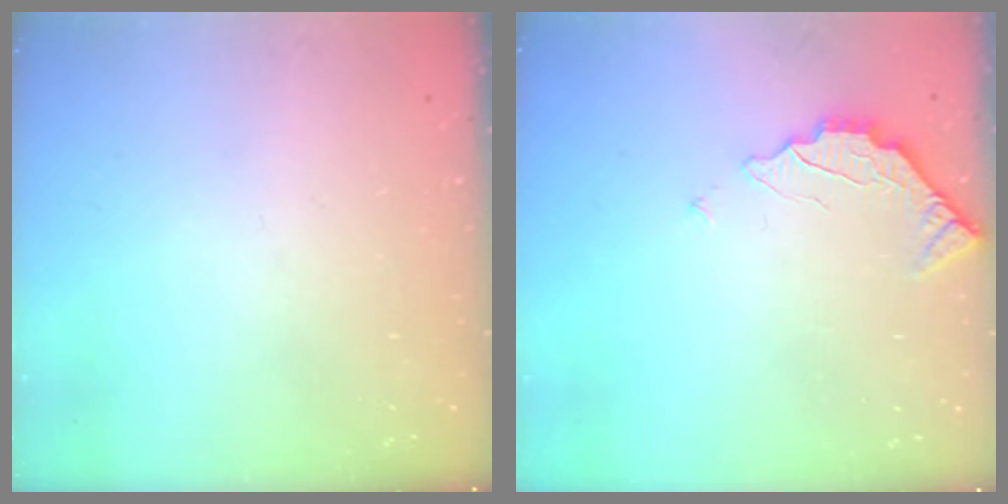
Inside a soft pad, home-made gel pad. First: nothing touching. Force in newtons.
{"total": 2.4, "press": 2.4, "slide": 0.2}